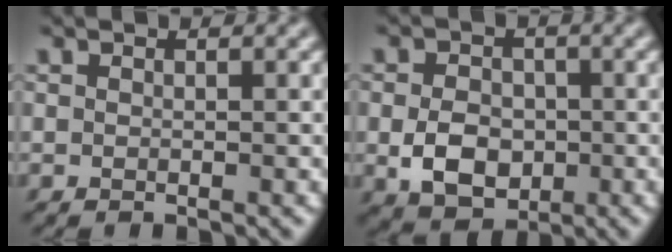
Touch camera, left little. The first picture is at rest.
{"total": 4.8, "force": [-1.1, 3.6, 3.0], "torque": [-0.060, -0.006, -0.020]}